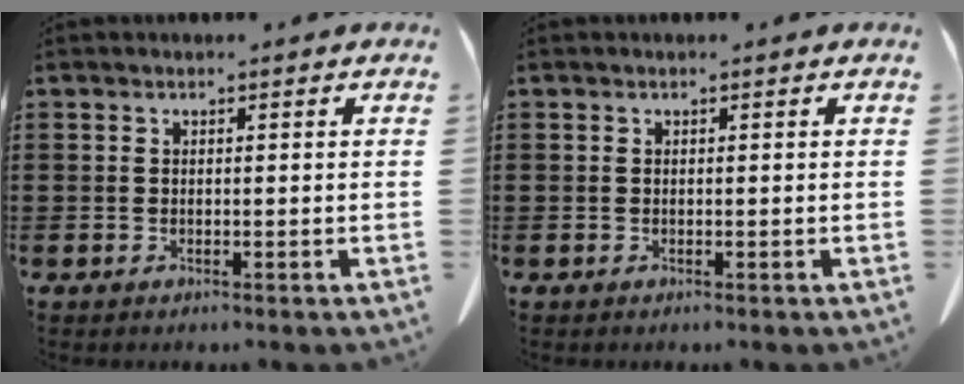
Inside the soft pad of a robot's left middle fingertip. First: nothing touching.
{"total": 0.0}